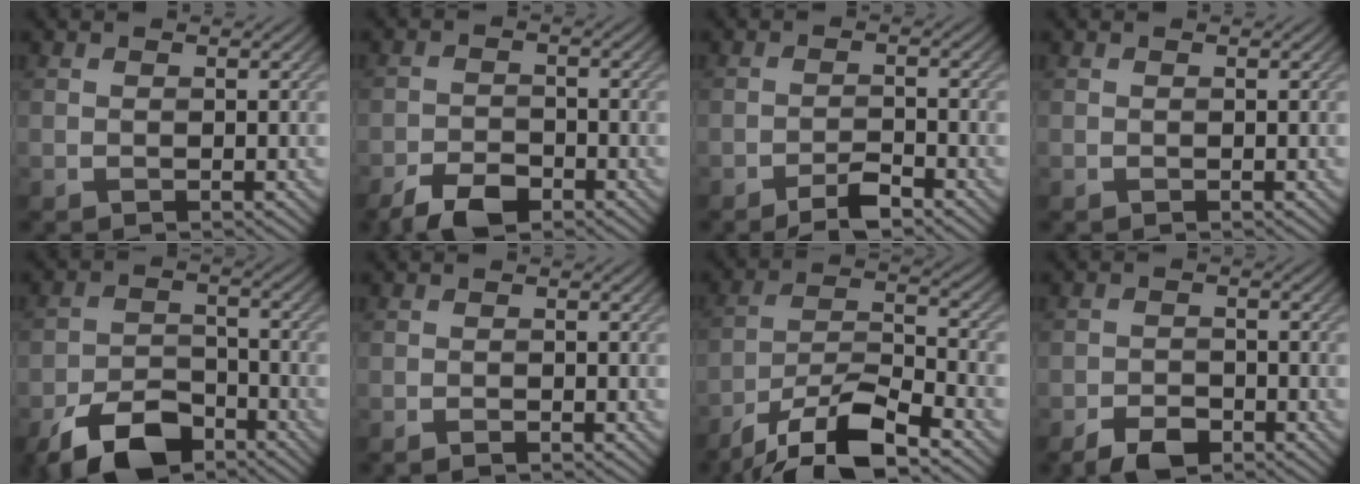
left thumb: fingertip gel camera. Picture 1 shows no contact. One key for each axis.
{"total": 4.9, "fx": -3.7, "fy": 2.1, "fz": 2.6, "tx": -0.044, "ty": 0.000, "tz": -0.070}
{"total": 3.2, "fx": -2.4, "fy": 0.6, "fz": 2.0, "tx": -0.038, "ty": 0.005, "tz": -0.047}
{"total": 0.0}
{"total": 8.9, "fx": -6.2, "fy": 4.2, "fz": 4.8, "tx": -0.085, "ty": -0.006, "tz": -0.123}
{"total": 0.7, "fx": -0.6, "fy": 0.1, "fz": 0.4, "tx": -0.007, "ty": -0.001, "tz": -0.009}
{"total": 12.2, "fx": -8.9, "fy": 3.2, "fz": 7.8, "tx": -0.146, "ty": 0.000, "tz": -0.171}
{"total": 3.7, "fx": -2.7, "fy": 1.7, "fz": 1.8, "tx": -0.029, "ty": -0.001, "tz": -0.053}